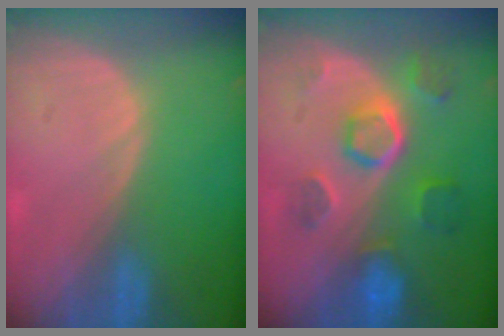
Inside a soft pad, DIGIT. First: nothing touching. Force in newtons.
{"total": 8.6, "press": 7.7, "slide": 3.8}